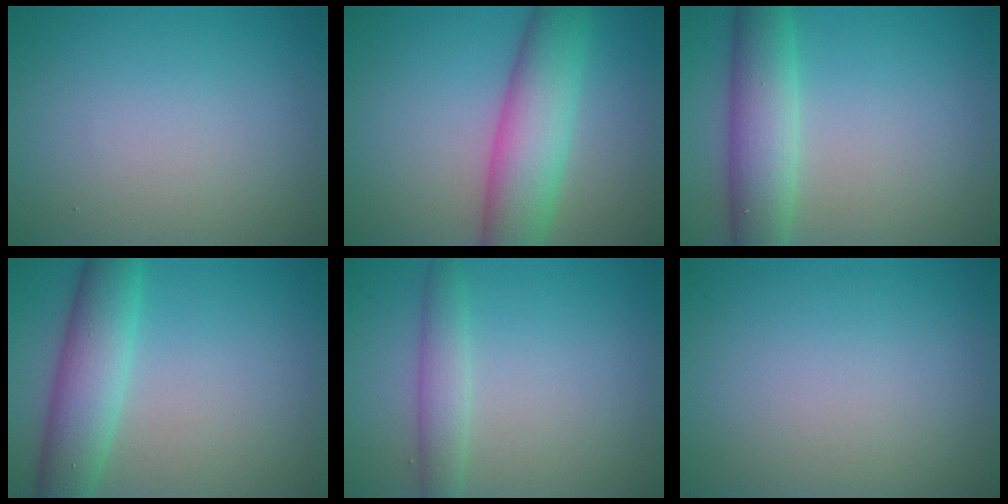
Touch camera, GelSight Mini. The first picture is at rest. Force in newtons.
{"total": 7.3, "press": 7.2, "slide": 0.1}
{"total": 4.7, "press": 4.7, "slide": 0.3}
{"total": 5.8, "press": 5.8, "slide": 0.1}
{"total": 2.4, "press": 2.4, "slide": 0.1}
{"total": 0.0}